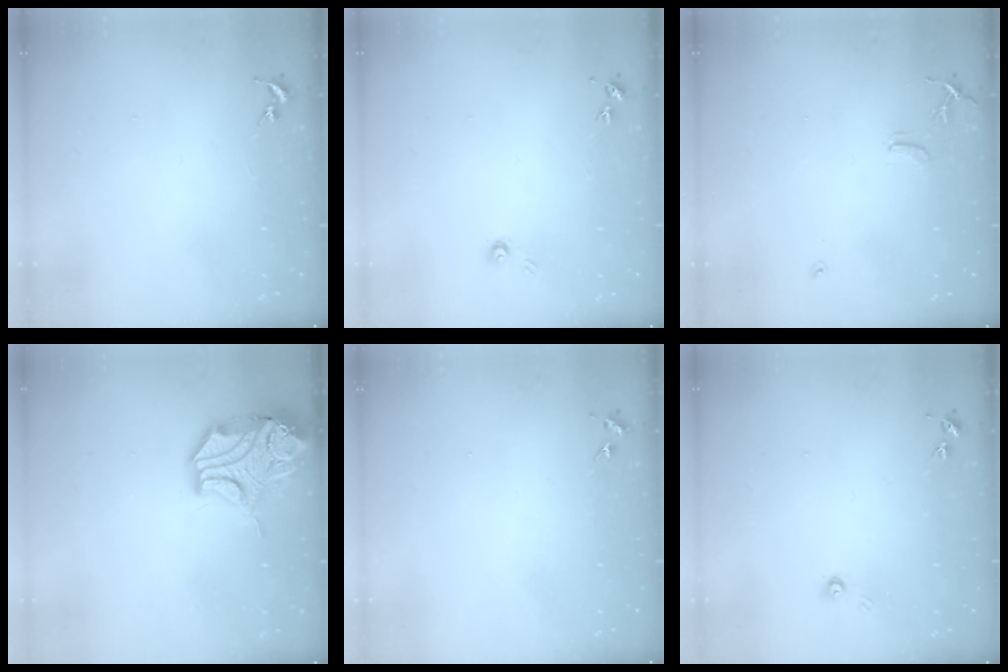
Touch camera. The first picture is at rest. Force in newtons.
{"total": 3.9, "press": 3.8, "slide": 0.4}
{"total": 7.9, "press": 7.9, "slide": 0.7}
{"total": 15.9, "press": 15.8, "slide": 2.3}
{"total": 4.3, "press": 4.3, "slide": 0.6}
{"total": 3.2, "press": 3.2, "slide": 0.3}